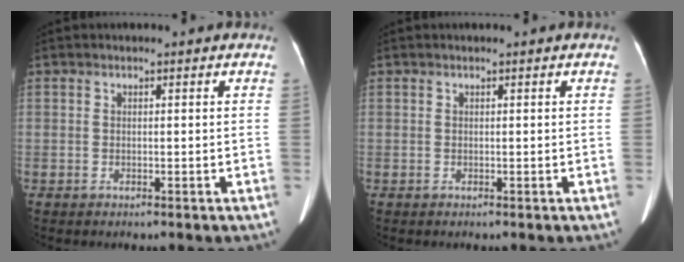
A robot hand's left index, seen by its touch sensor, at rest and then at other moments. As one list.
[{"total": 0.0}]